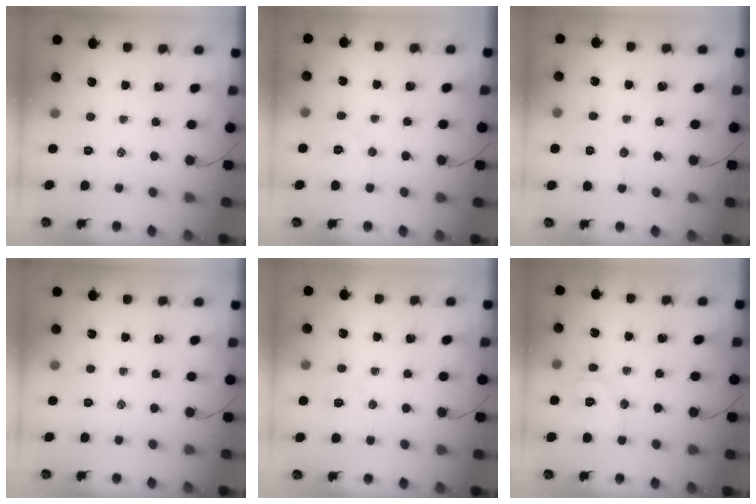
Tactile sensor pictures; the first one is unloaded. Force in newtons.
{"total": 4.5, "press": 4.3, "slide": 1.0}
{"total": 3.4, "press": 3.3, "slide": 1.1}
{"total": 0.0}
{"total": 5.1, "press": 5.0, "slide": 0.8}
{"total": 7.1, "press": 7.1, "slide": 0.8}